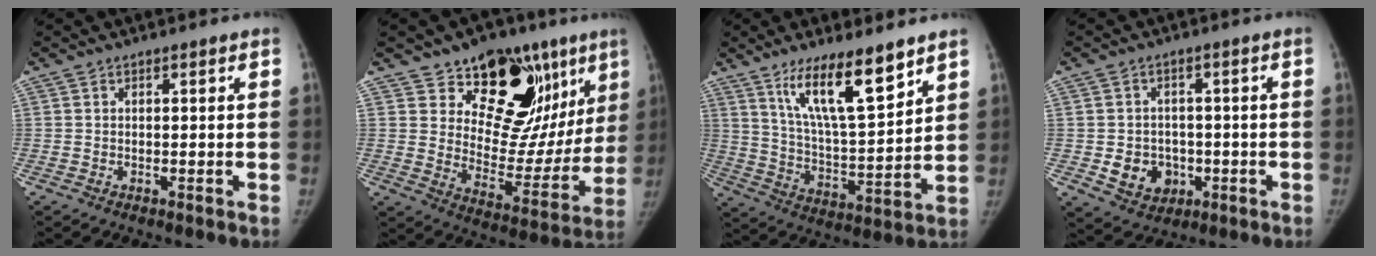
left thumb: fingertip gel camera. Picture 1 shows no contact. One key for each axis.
{"total": 23.1, "fx": 12.6, "fy": 13.2, "fz": 14.2, "tx": -0.126, "ty": -0.048, "tz": 0.191}
{"total": 15.1, "fx": 9.8, "fy": 3.7, "fz": 10.9, "tx": -0.169, "ty": -0.063, "tz": 0.185}
{"total": 7.2, "fx": -1.6, "fy": 6.2, "fz": 3.2, "tx": -0.018, "ty": 0.008, "tz": -0.014}